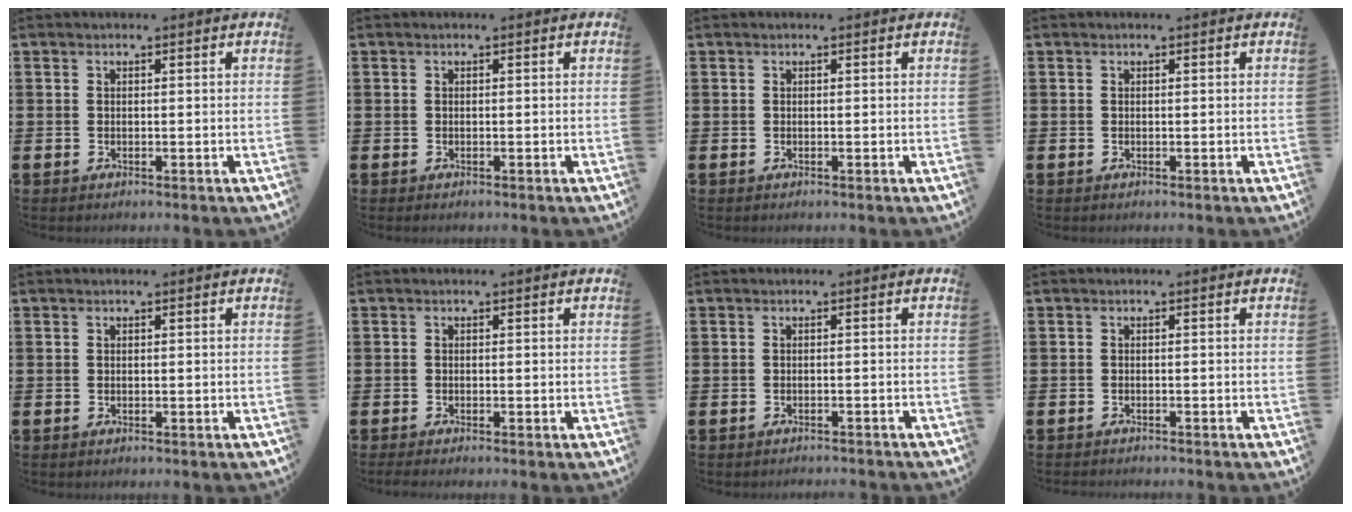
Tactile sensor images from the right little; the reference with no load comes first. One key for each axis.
{"total": 0.0}
{"total": 0.0}
{"total": 0.0}
{"total": 0.0}
{"total": 0.5, "fx": -0.4, "fy": 0.0, "fz": 0.3, "tx": -0.005, "ty": -0.001, "tz": -0.008}
{"total": 0.7, "fx": -0.7, "fy": -0.1, "fz": 0.0, "tx": 0.000, "ty": 0.000, "tz": -0.015}
{"total": 0.5, "fx": -0.5, "fy": 0.0, "fz": -0.1, "tx": 0.001, "ty": -0.002, "tz": -0.010}